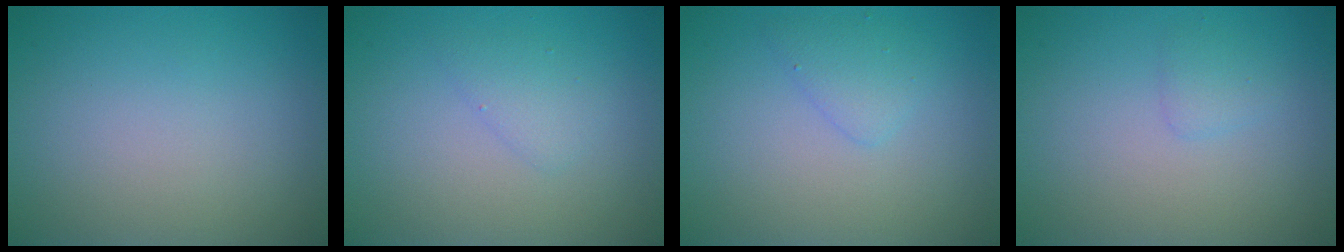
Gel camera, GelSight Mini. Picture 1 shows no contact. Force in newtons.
{"total": 1.5, "press": 1.5, "slide": 0.1}
{"total": 1.7, "press": 1.6, "slide": 0.1}
{"total": 0.9, "press": 0.9, "slide": 0.2}